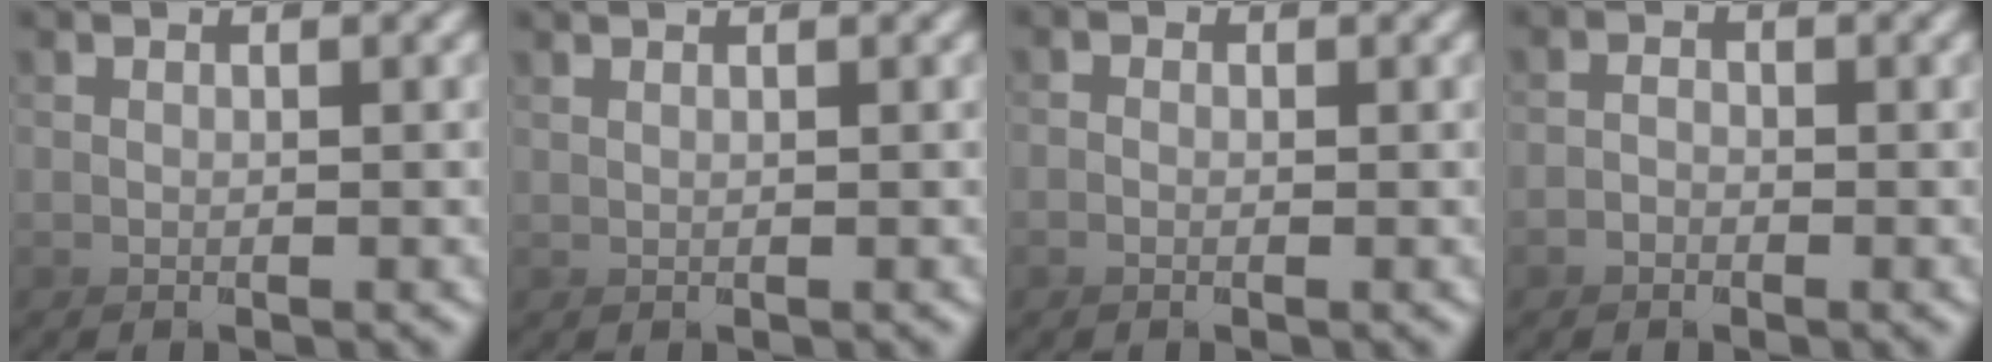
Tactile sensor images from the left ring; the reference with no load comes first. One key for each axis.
{"total": 0.7, "fx": 0.5, "fy": -0.6, "fz": -0.1, "tx": 0.013, "ty": 0.009, "tz": 0.004}
{"total": 1.5, "fx": -1.0, "fy": -0.3, "fz": -1.1, "tx": 0.006, "ty": -0.014, "tz": -0.012}
{"total": 3.2, "fx": -1.5, "fy": -0.3, "fz": -2.8, "tx": 0.016, "ty": -0.018, "tz": -0.022}